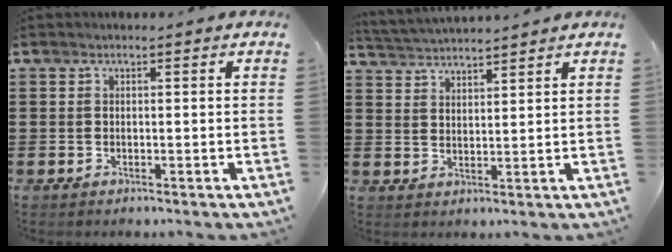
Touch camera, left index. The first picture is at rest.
{"total": 2.8, "force": [2.8, -0.2, -0.1], "torque": [-0.010, -0.012, 0.050]}